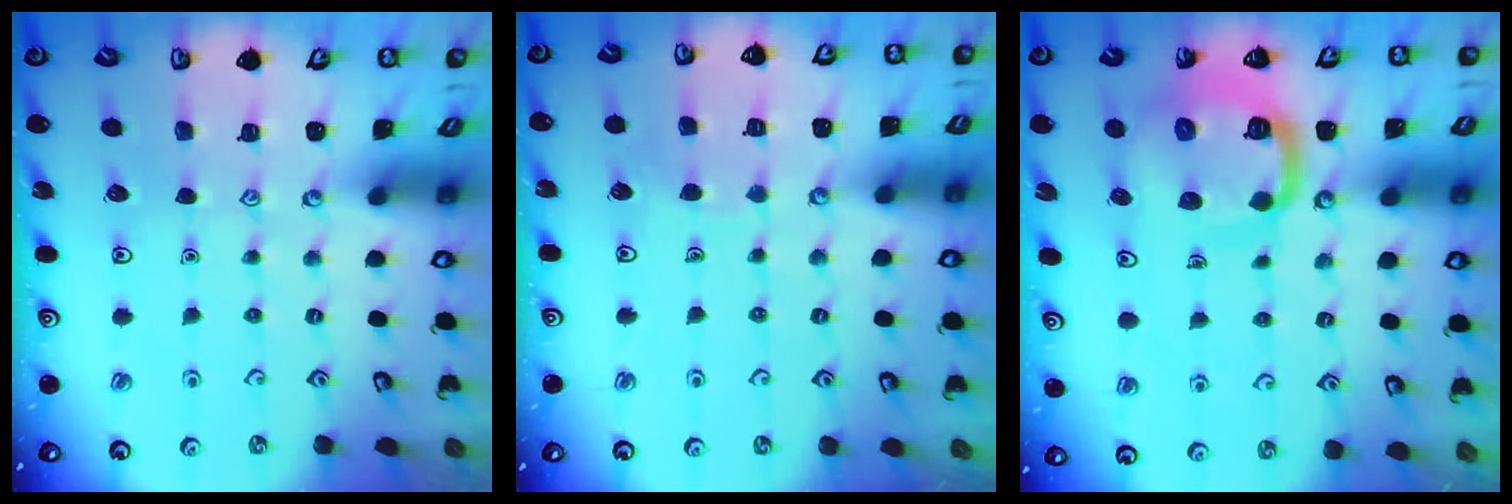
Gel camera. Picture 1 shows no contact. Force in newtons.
{"total": 3.8, "press": 3.8, "slide": 0.3}
{"total": 12.6, "press": 12.5, "slide": 1.4}